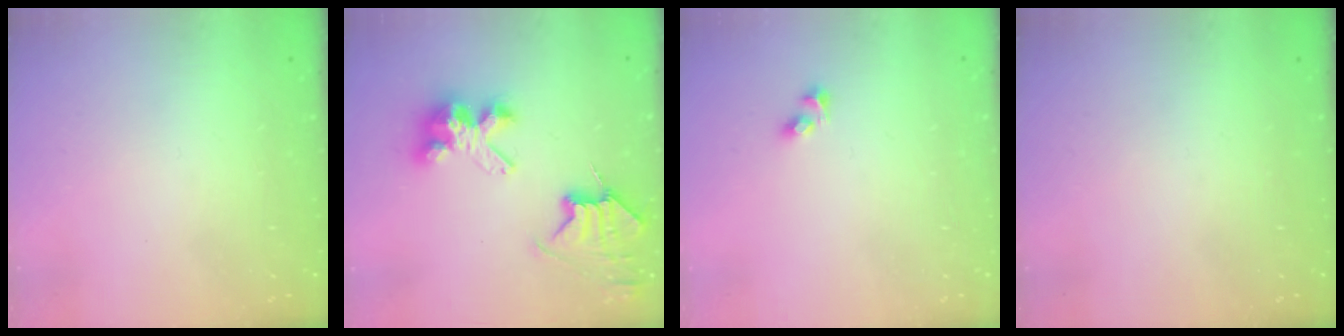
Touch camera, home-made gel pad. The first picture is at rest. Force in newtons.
{"total": 8.6, "press": 8.5, "slide": 1.1}
{"total": 2.7, "press": 2.4, "slide": 1.1}
{"total": 0.0}